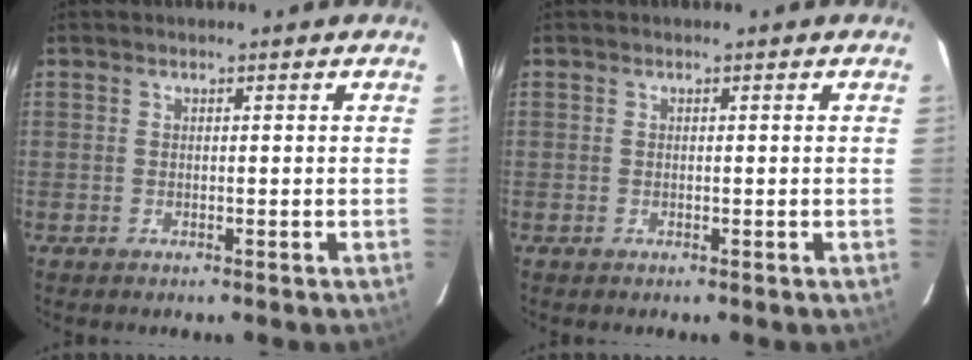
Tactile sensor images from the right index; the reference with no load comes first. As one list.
[{"total": 0.0}]